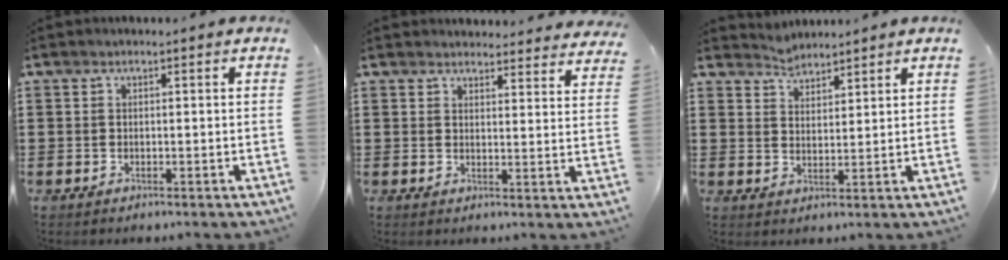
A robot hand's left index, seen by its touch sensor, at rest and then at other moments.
{"total": 3.3, "force": [3.3, 0.4, 0.1], "torque": [-0.007, -0.017, 0.059]}
{"total": 3.0, "force": [2.9, 0.4, -0.7], "torque": [0.003, -0.007, 0.056]}